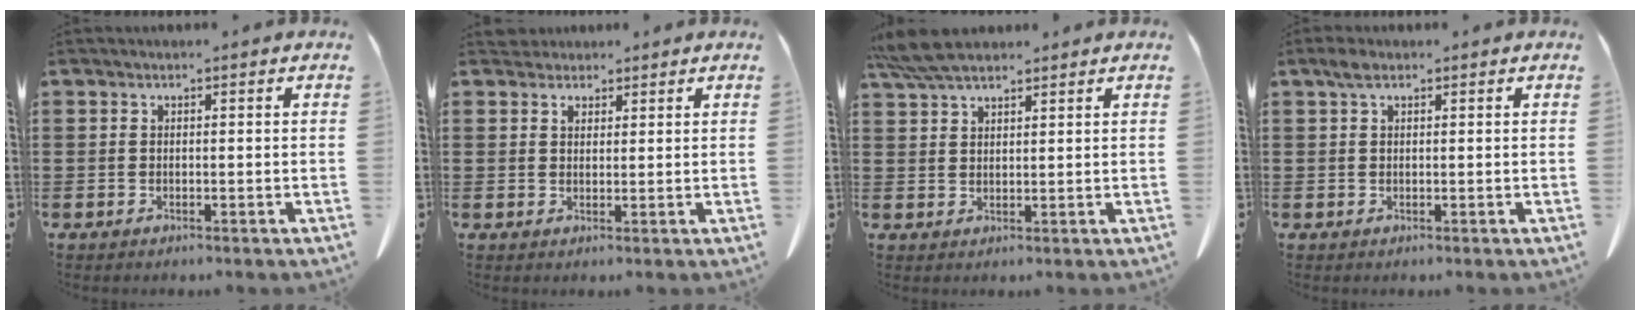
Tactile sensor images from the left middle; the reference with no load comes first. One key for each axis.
{"total": 2.1, "fx": 1.8, "fy": 1.1, "fz": 0.2, "tx": -0.001, "ty": -0.001, "tz": 0.036}
{"total": 5.9, "fx": 4.9, "fy": 1.3, "fz": 3.1, "tx": -0.073, "ty": -0.004, "tz": 0.094}
{"total": 1.9, "fx": 0.9, "fy": 0.9, "fz": 1.3, "tx": -0.031, "ty": 0.004, "tz": 0.018}